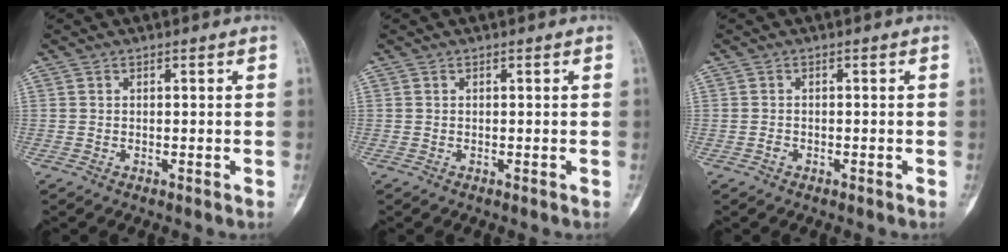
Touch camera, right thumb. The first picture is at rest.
{"total": 0.0}
{"total": 0.8, "force": [-0.5, 0.6, 0.3], "torque": [-0.004, 0.004, -0.011]}